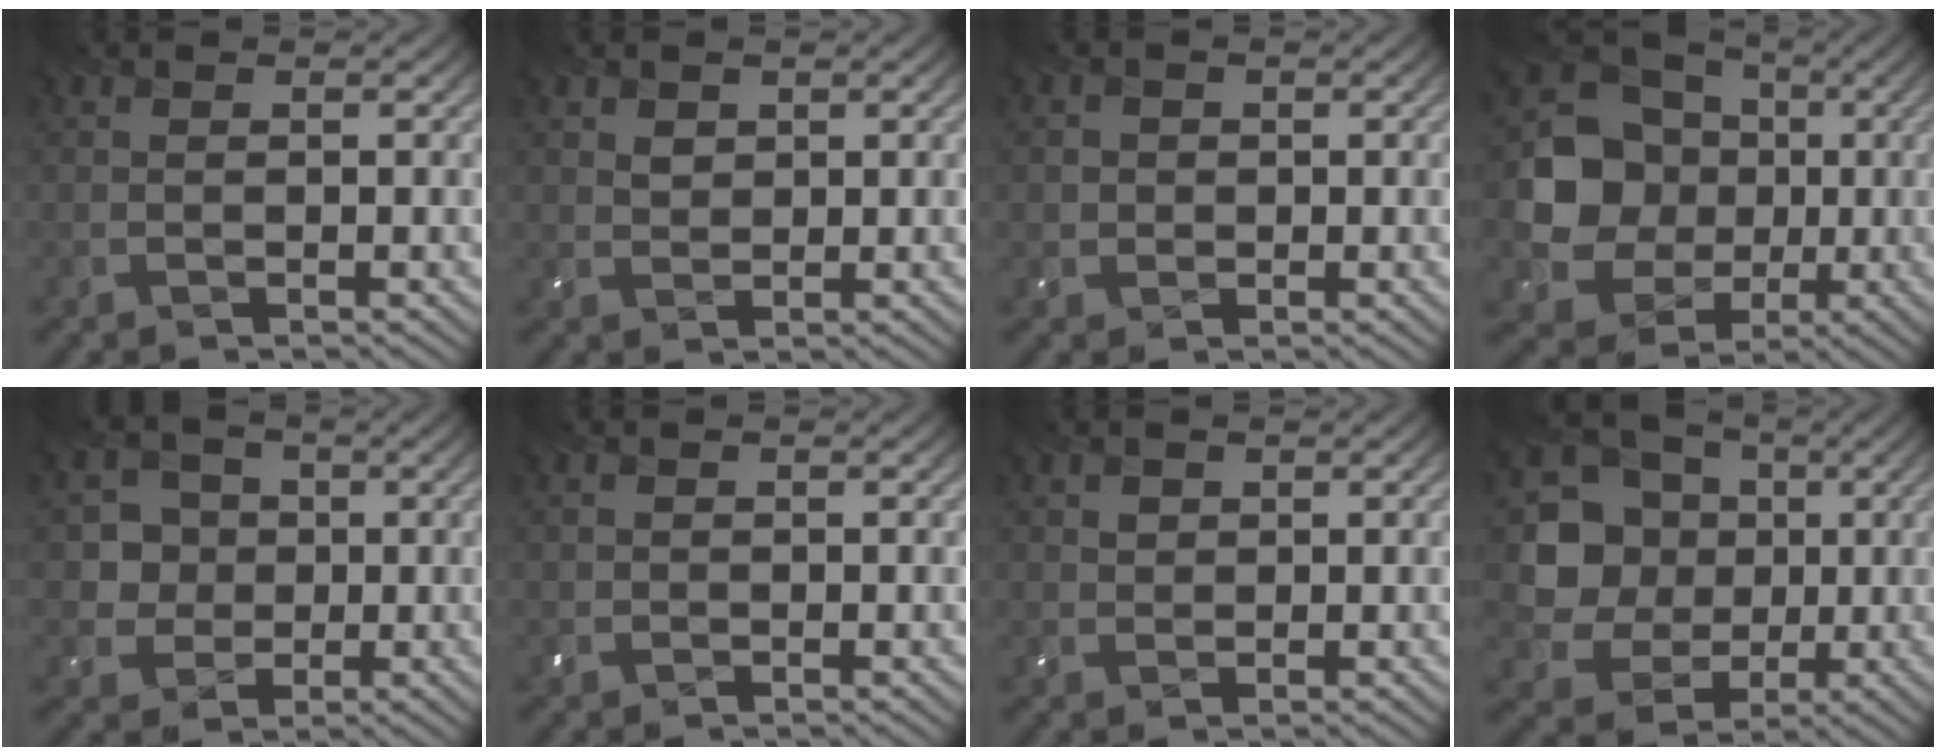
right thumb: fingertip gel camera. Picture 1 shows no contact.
{"total": 1.6, "force": [0.9, 1.2, 0.6], "torque": [-0.018, -0.001, 0.019]}
{"total": 1.9, "force": [0.0, 1.8, 0.3], "torque": [-0.008, -0.001, -0.002]}
{"total": 12.0, "force": [-0.1, 10.6, 5.5], "torque": [-0.132, -0.014, -0.019]}
{"total": 5.2, "force": [0.3, 4.9, 1.7], "torque": [-0.048, 0.004, -0.012]}
{"total": 0.9, "force": [-0.1, 0.9, 0.1], "torque": [-0.001, -0.002, -0.003]}
{"total": 1.4, "force": [0.6, 1.2, 0.4], "torque": [-0.011, 0.000, 0.012]}
{"total": 10.8, "force": [1.1, 9.7, 4.7], "torque": [-0.136, -0.006, 0.006]}